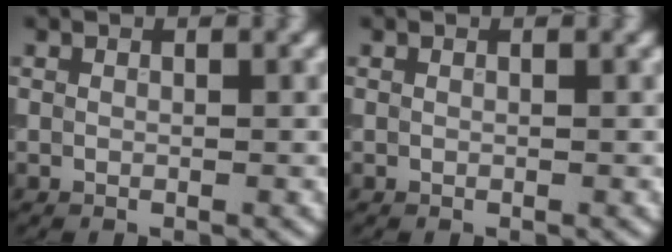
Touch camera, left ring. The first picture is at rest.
{"total": 0.0}